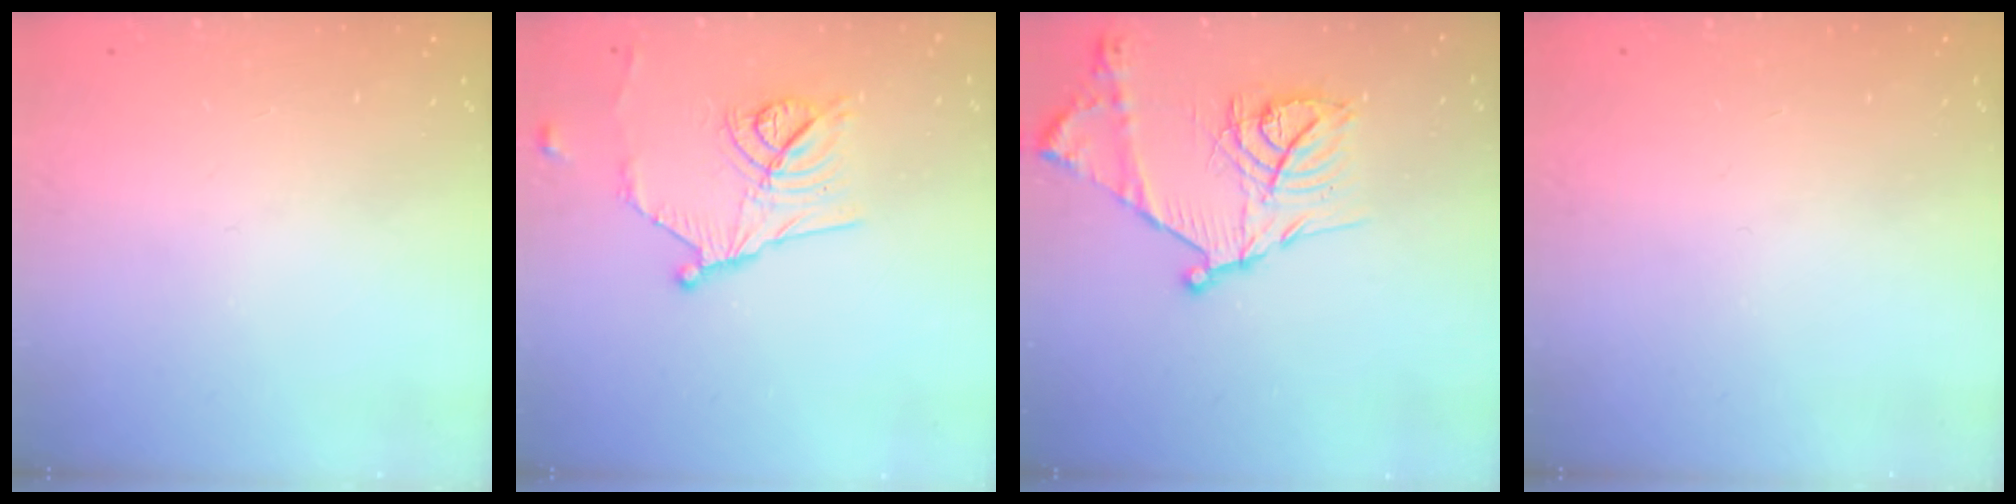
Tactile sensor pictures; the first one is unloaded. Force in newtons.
{"total": 13.6, "press": 13.4, "slide": 2.4}
{"total": 19.6, "press": 19.6, "slide": 1.5}
{"total": 0.0}